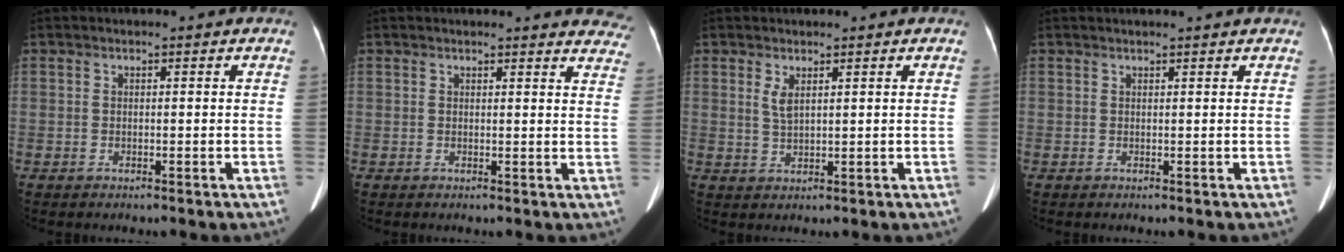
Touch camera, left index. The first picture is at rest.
{"total": 11.4, "force": [11.1, 2.2, 1.7], "torque": [0.020, -0.050, 0.080]}
{"total": 1.8, "force": [0.8, 0.4, 1.5], "torque": [-0.041, -0.007, 0.024]}
{"total": 3.0, "force": [2.8, -0.2, 1.0], "torque": [-0.014, 0.017, 0.031]}